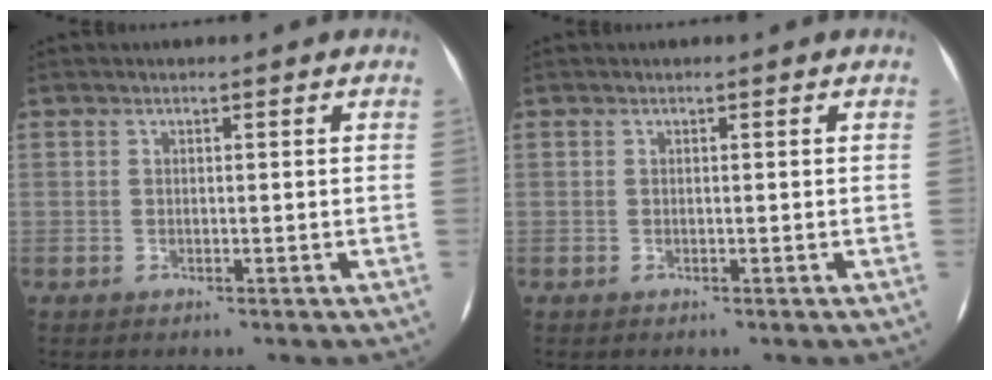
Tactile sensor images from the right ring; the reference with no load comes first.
{"total": 0.0}